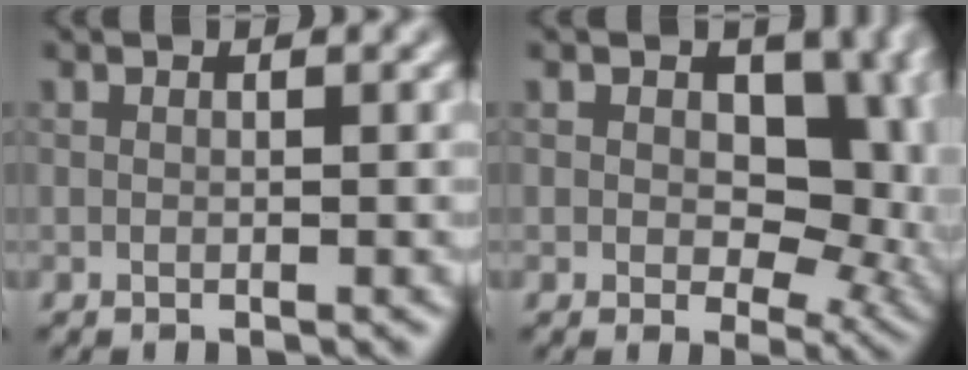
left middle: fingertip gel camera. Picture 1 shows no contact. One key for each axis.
{"total": 9.7, "fx": 1.5, "fy": 6.4, "fz": 7.1, "tx": -0.078, "ty": -0.012, "tz": 0.021}